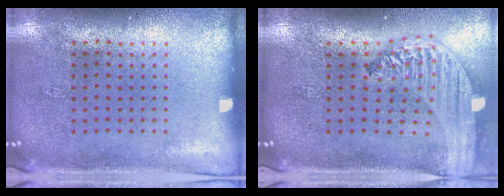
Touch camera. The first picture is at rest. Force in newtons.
{"total": 2.5, "press": 2.2, "slide": 1.4}